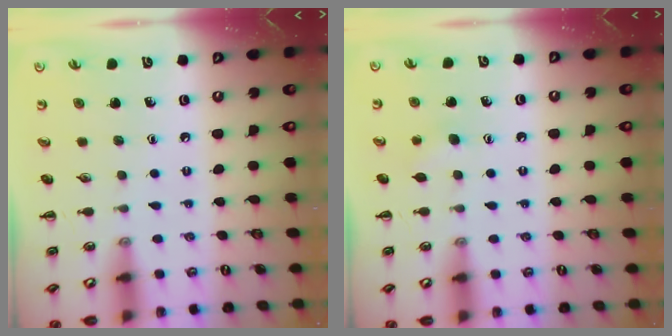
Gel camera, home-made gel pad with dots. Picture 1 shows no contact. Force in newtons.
{"total": 3.9, "press": 3.7, "slide": 1.1}